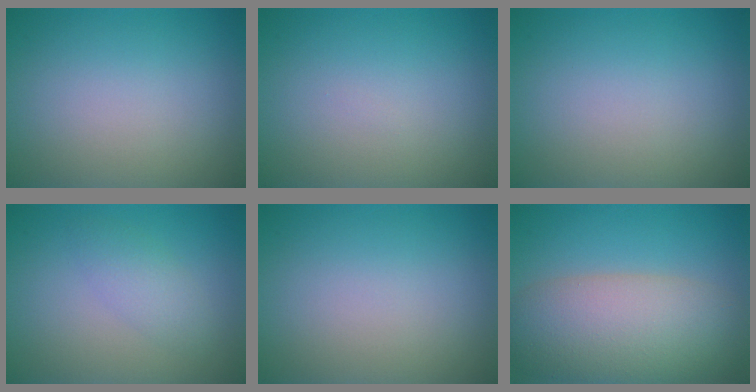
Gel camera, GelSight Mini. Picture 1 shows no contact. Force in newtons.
{"total": 0.0}
{"total": 0.0}
{"total": 2.0, "press": 2.0, "slide": 0.1}
{"total": 0.0}
{"total": 8.7, "press": 8.7, "slide": 0.7}